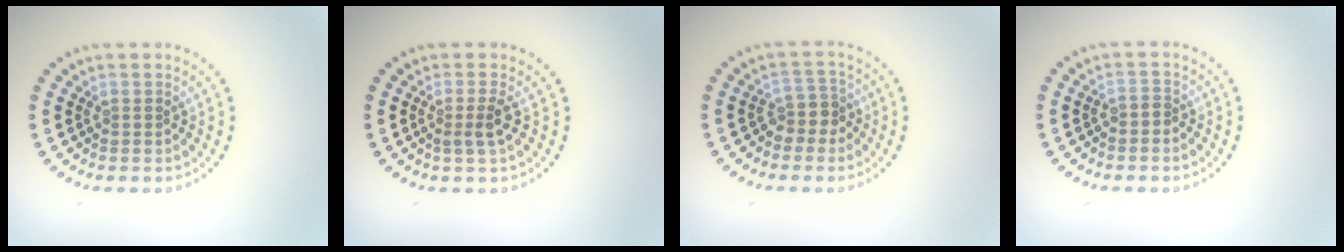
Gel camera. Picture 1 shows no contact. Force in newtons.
{"total": 1.7, "press": 1.3, "slide": 1.1}
{"total": 2.2, "press": 1.7, "slide": 1.5}
{"total": 0.5, "press": 0.3, "slide": 0.4}